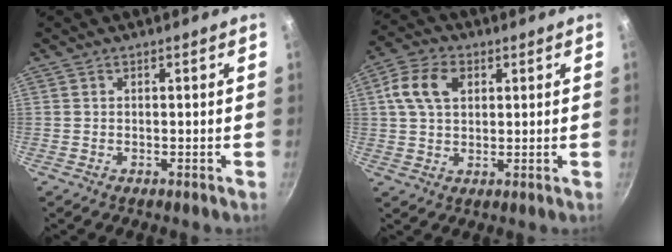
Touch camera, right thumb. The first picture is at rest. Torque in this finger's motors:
{"motor_torque": [-0.33, 0.36, 0.11, -0.10, 0.06]}